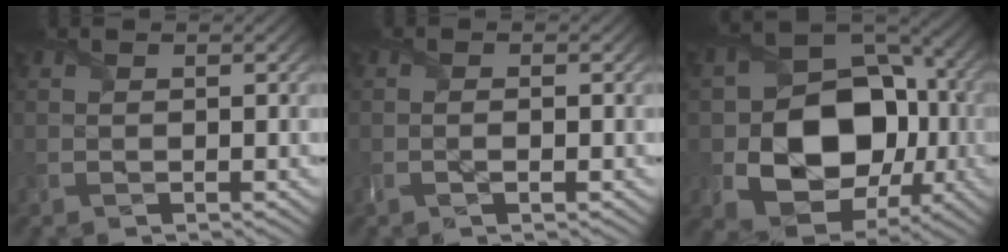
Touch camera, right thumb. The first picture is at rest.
{"total": 1.1, "force": [-0.4, 0.2, 1.0], "torque": [-0.021, -0.001, -0.009]}
{"total": 14.8, "force": [-2.5, 11.3, 9.3], "torque": [-0.152, -0.024, -0.040]}